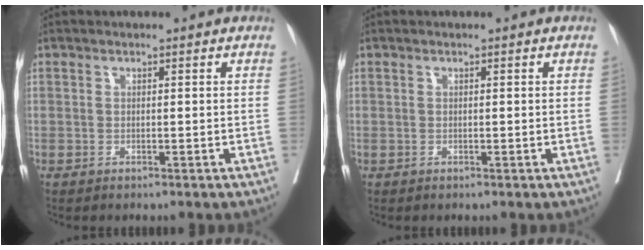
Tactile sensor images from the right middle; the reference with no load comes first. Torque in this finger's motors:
{"motor_torque": [0.36, -0.35, 0.05, 0.01]}